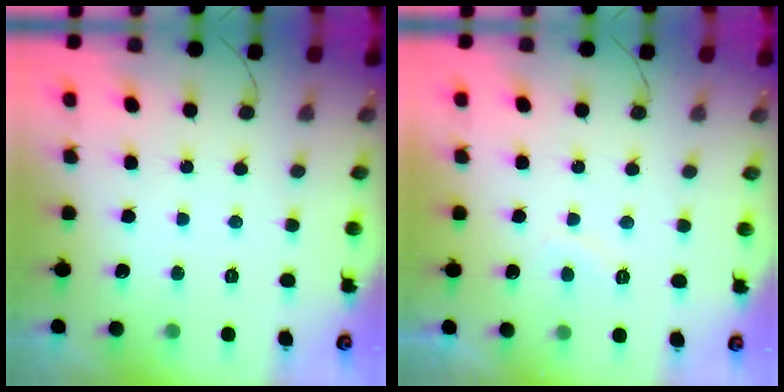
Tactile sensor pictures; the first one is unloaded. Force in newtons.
{"total": 1.5, "press": 1.3, "slide": 0.7}